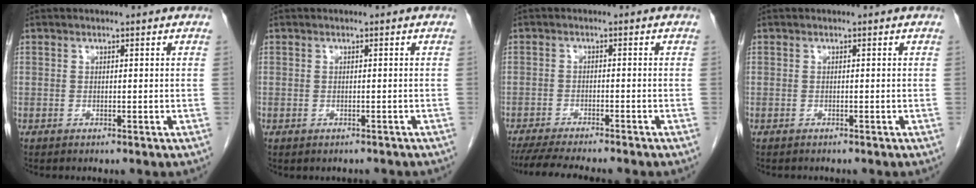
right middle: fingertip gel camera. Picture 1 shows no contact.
{"total": 1.2, "force": [-1.0, 0.6, 0.3], "torque": [-0.008, -0.001, -0.012]}
{"total": 10.4, "force": [-9.0, 0.7, 5.0], "torque": [-0.069, -0.017, -0.137]}
{"total": 0.9, "force": [-0.8, 0.3, 0.2], "torque": [-0.012, -0.001, -0.012]}